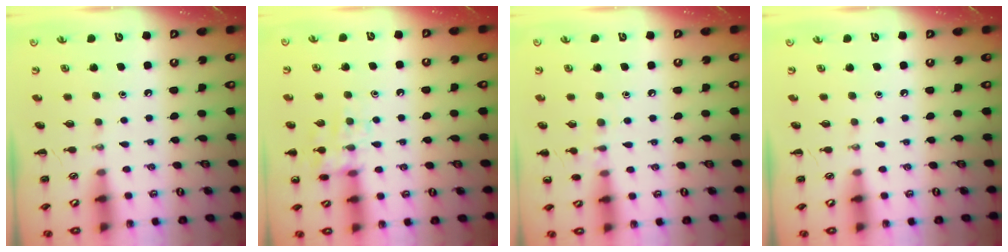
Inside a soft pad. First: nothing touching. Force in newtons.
{"total": 11.8, "press": 11.7, "slide": 0.7}
{"total": 6.3, "press": 5.9, "slide": 2.0}
{"total": 0.0}